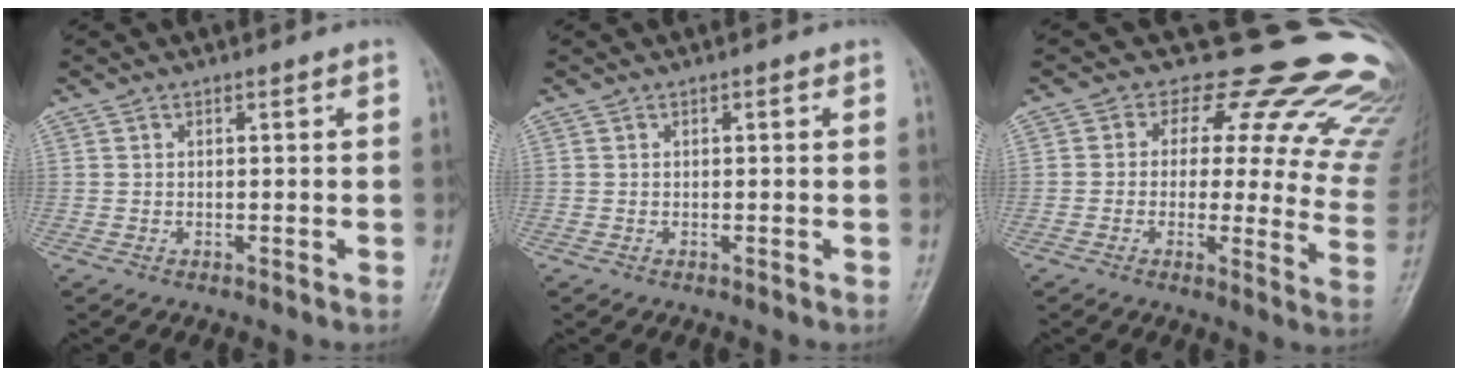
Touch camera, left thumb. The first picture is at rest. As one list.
[{"total": 0.0}, {"total": 23.0, "force": [16.3, 11.2, 11.7], "torque": [-0.096, -0.083, 0.163]}]